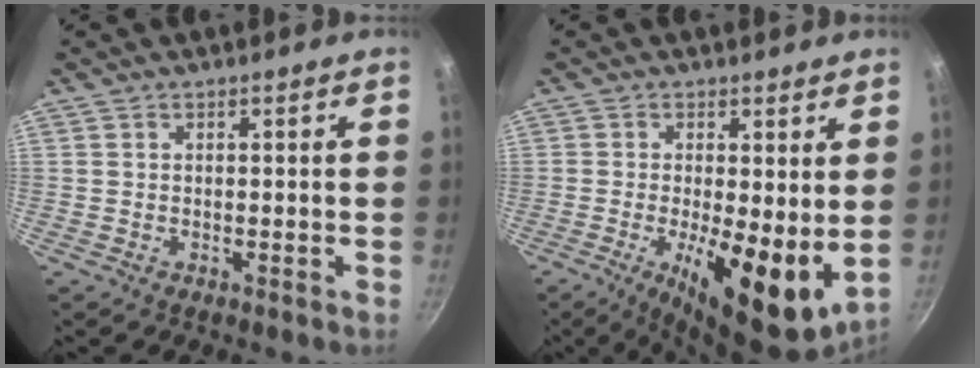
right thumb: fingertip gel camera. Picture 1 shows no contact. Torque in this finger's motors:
{"motor_torque": [2.53, 2.46, 2.09, -0.19, 0.56]}